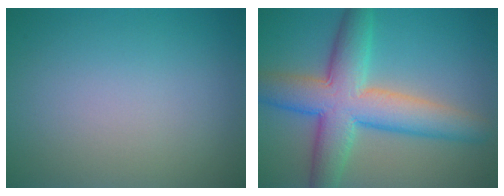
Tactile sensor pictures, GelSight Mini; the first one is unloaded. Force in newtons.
{"total": 8.9, "press": 8.9, "slide": 0.3}